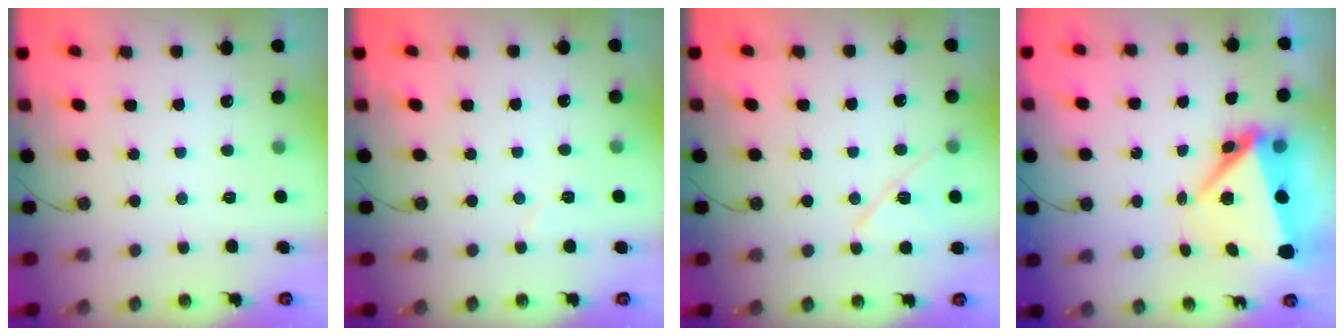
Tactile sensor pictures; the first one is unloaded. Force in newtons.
{"total": 4.9, "press": 4.5, "slide": 1.9}
{"total": 10.1, "press": 10.0, "slide": 1.4}
{"total": 10.0, "press": 9.9, "slide": 0.8}